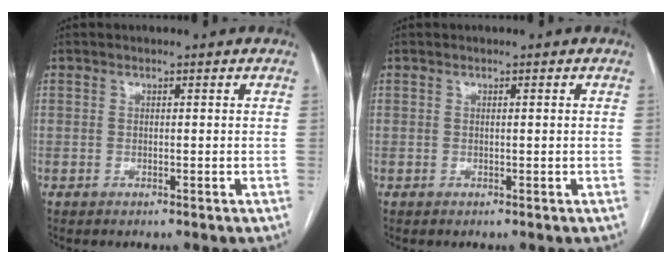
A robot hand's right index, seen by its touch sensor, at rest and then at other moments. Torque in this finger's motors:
{"motor_torque": [-0.13, 0.02, 0.07, 0.01]}